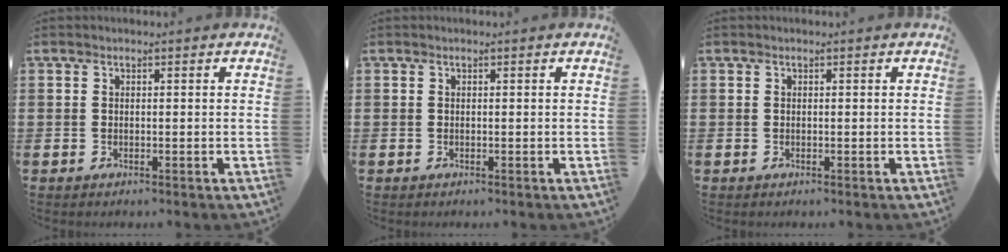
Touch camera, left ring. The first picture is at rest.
{"total": 0.0}
{"total": 0.0}